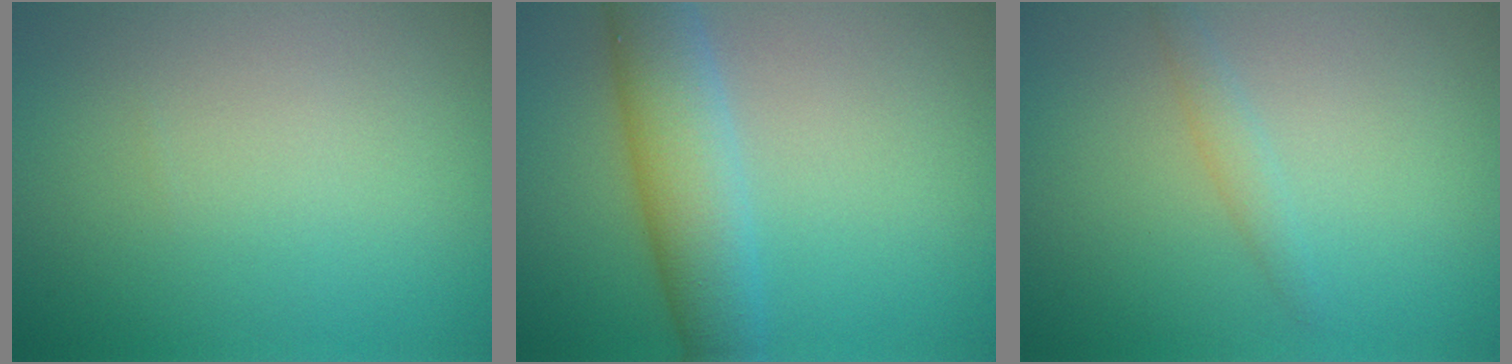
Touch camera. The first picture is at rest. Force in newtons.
{"total": 5.6, "press": 5.6, "slide": 0.2}
{"total": 1.2, "press": 1.2, "slide": 0.1}